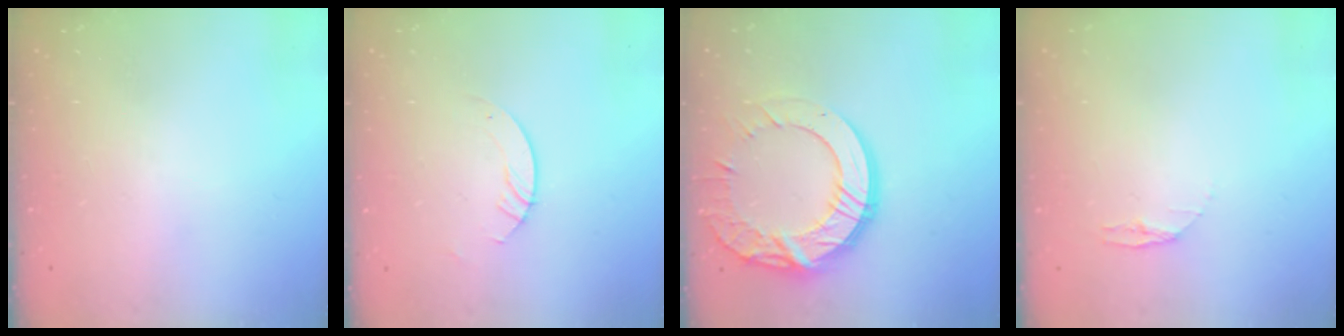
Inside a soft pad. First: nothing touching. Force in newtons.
{"total": 2.1, "press": 2.1, "slide": 0.2}
{"total": 17.0, "press": 17.0, "slide": 1.2}
{"total": 3.4, "press": 3.4, "slide": 0.4}